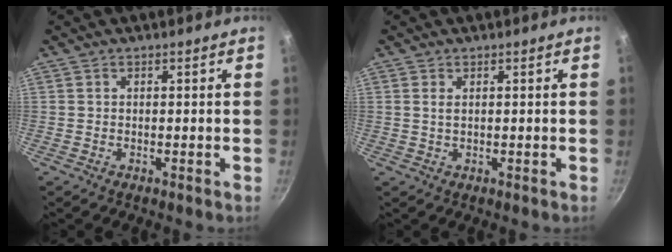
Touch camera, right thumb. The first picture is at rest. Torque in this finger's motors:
{"motor_torque": [-0.68, 0.06, 0.24, -0.25, -0.06]}